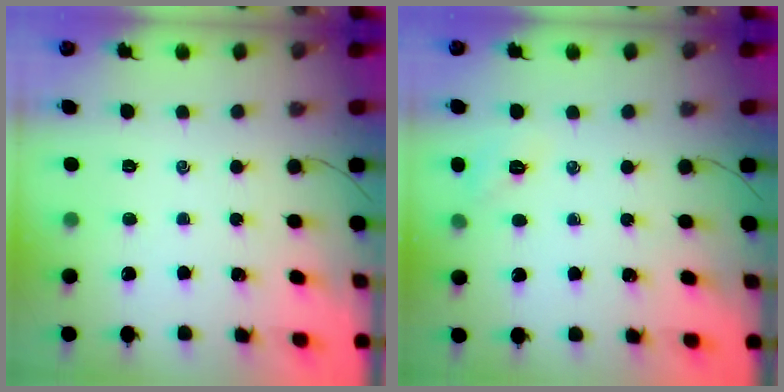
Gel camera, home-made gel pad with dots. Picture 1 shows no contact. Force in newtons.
{"total": 5.5, "press": 5.3, "slide": 1.5}